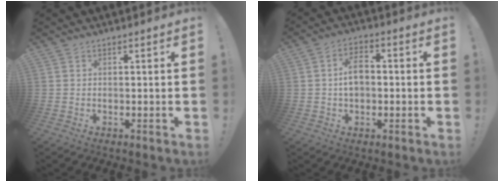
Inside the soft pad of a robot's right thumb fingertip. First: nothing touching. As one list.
[{"total": 7.0, "force": [-0.2, 4.7, 5.2], "torque": [-0.082, 0.010, -0.006]}]